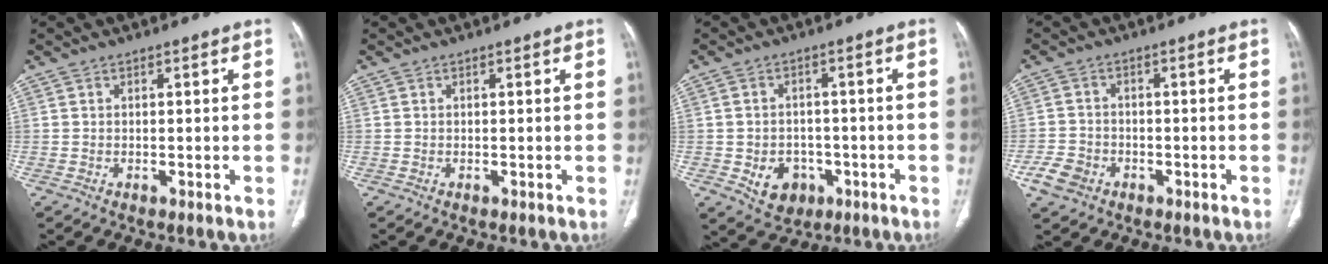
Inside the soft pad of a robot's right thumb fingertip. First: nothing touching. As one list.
[{"total": 0.0}, {"total": 7.2, "force": [-2.4, 5.8, 3.6], "torque": [-0.035, 0.018, -0.024]}, {"total": 5.1, "force": [-2.5, 3.9, 2.1], "torque": [-0.039, 0.015, -0.043]}]